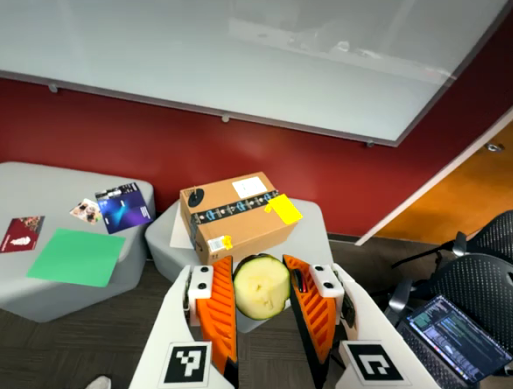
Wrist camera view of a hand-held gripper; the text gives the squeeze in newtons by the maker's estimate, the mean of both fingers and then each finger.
{"total": 12.2, "left": 12.6, "right": 11.9}